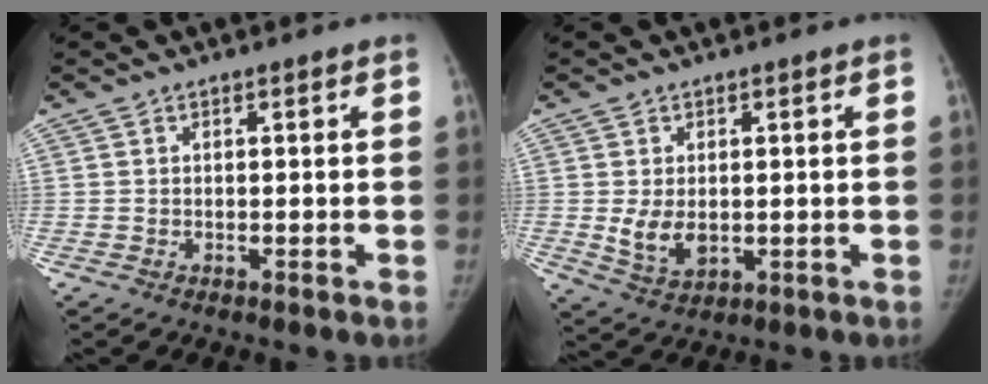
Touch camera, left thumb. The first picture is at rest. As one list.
[{"total": 5.7, "force": [-0.1, 3.9, 4.2], "torque": [-0.066, -0.014, 0.012]}]